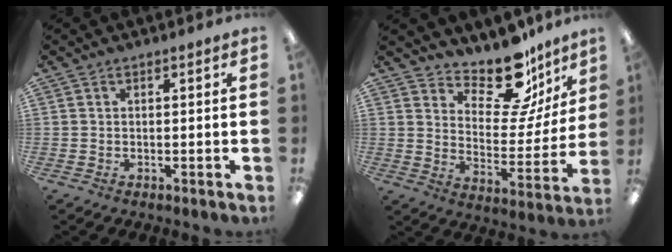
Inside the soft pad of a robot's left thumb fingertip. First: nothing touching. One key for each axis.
{"total": 16.5, "fx": 13.1, "fy": 6.7, "fz": 7.4, "tx": -0.108, "ty": -0.098, "tz": 0.224}